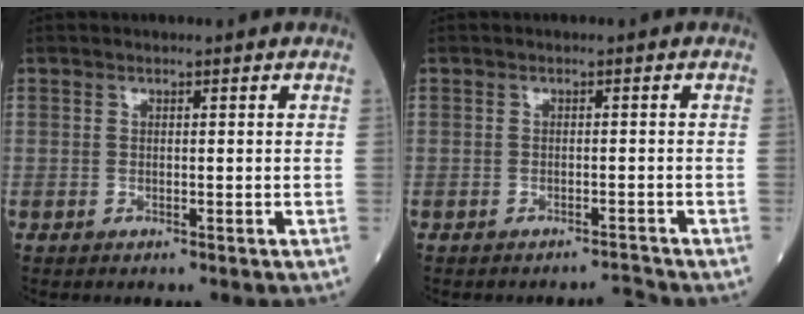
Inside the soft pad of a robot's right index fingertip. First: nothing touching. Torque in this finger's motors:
{"motor_torque": [-0.34, -0.08, -0.08, -0.02]}